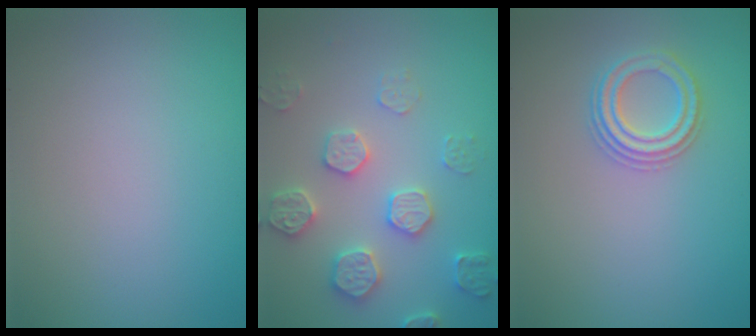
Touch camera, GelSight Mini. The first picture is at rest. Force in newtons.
{"total": 4.4, "press": 4.3, "slide": 0.9}
{"total": 2.5, "press": 2.4, "slide": 0.4}